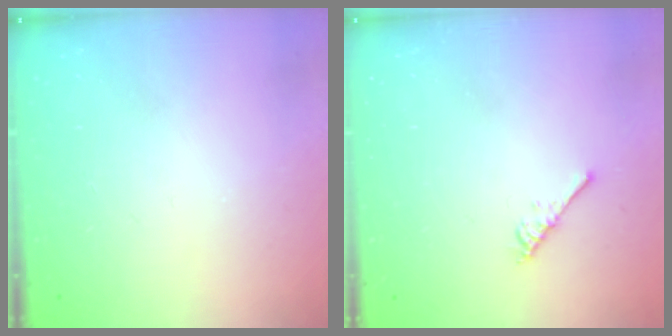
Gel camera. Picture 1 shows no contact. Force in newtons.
{"total": 2.7, "press": 2.7, "slide": 0.5}